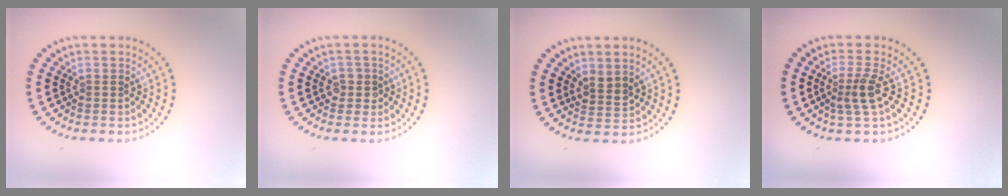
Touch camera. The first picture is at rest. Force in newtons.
{"total": 1.4, "press": 1.2, "slide": 0.7}
{"total": 1.5, "press": 1.2, "slide": 0.9}
{"total": 2.5, "press": 1.9, "slide": 1.6}